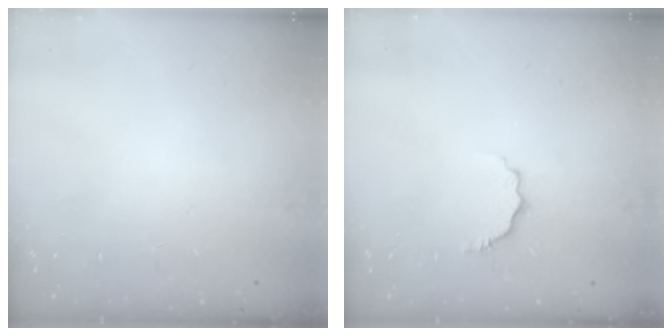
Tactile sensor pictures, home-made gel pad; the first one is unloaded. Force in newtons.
{"total": 4.3, "press": 4.3, "slide": 0.7}